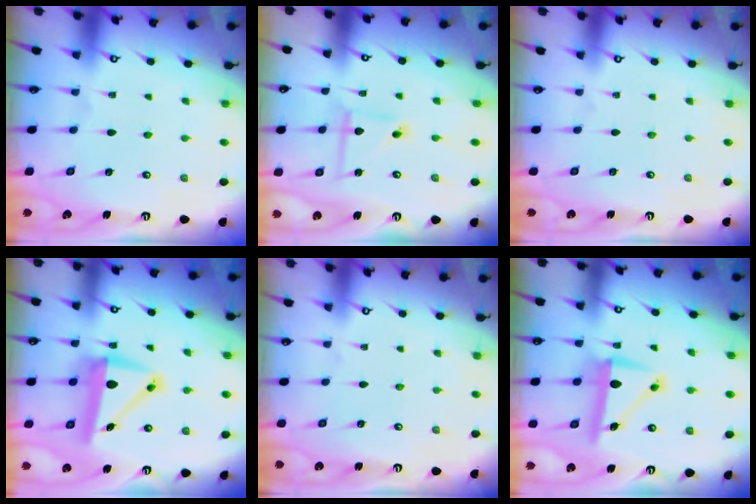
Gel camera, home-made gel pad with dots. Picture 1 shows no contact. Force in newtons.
{"total": 3.9, "press": 3.9, "slide": 0.3}
{"total": 0.0}
{"total": 9.4, "press": 8.7, "slide": 3.4}
{"total": 0.0}
{"total": 7.5, "press": 7.4, "slide": 1.0}